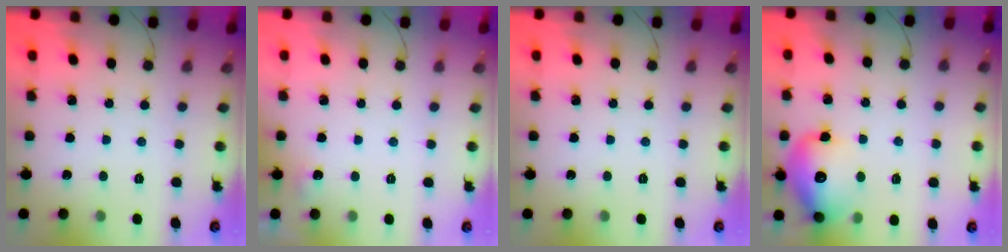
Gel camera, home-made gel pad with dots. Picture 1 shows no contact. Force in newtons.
{"total": 3.8, "press": 3.6, "slide": 1.4}
{"total": 0.0}
{"total": 15.4, "press": 15.3, "slide": 1.7}